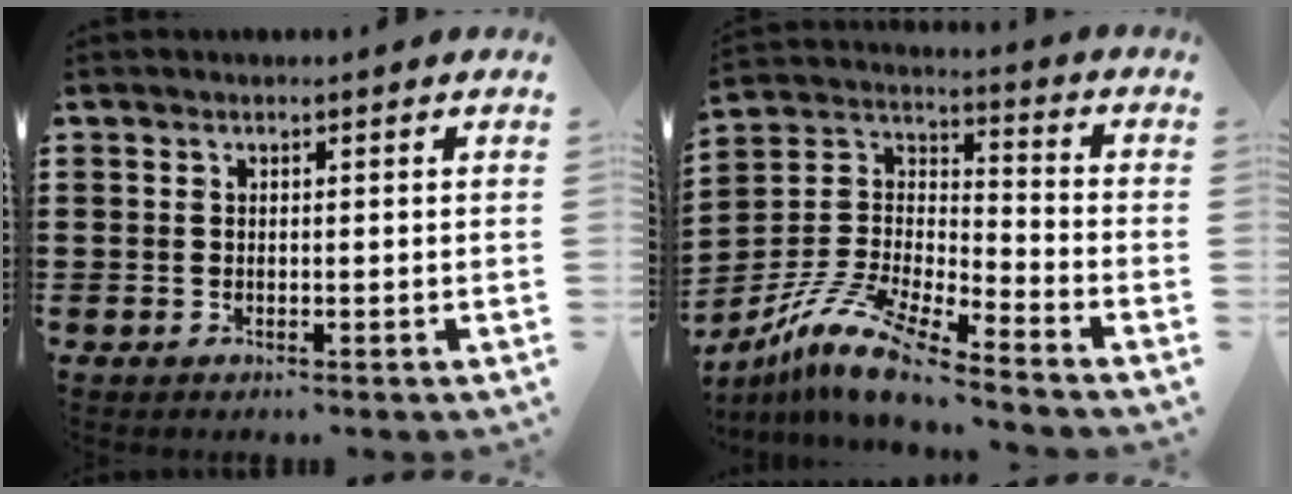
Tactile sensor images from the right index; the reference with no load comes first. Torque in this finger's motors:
{"motor_torque": [-0.91, 0.96, 0.42, 0.09]}